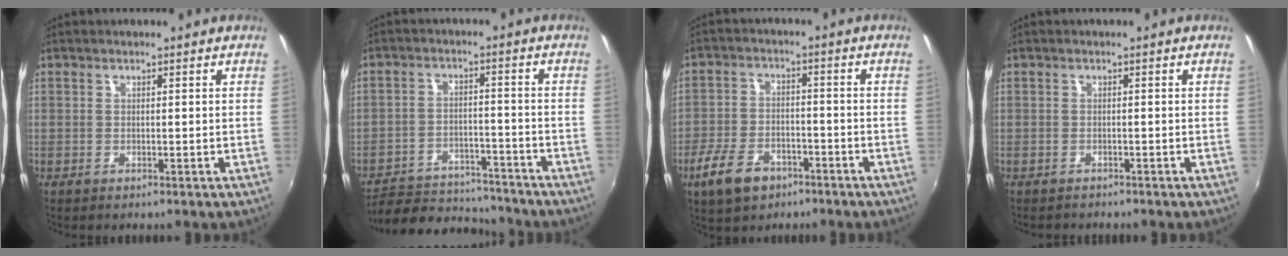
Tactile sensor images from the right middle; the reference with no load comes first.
{"total": 13.7, "force": [-12.4, 4.3, 3.8], "torque": [-0.094, 0.009, -0.181]}
{"total": 9.3, "force": [-5.7, 5.3, 5.1], "torque": [-0.128, -0.004, -0.103]}
{"total": 1.2, "force": [-1.1, 0.5, 0.0], "torque": [-0.004, -0.002, -0.018]}